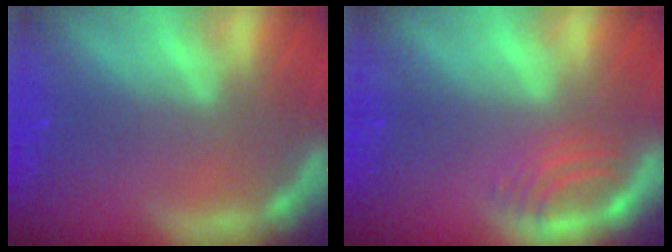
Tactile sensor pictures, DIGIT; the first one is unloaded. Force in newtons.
{"total": 2.9}